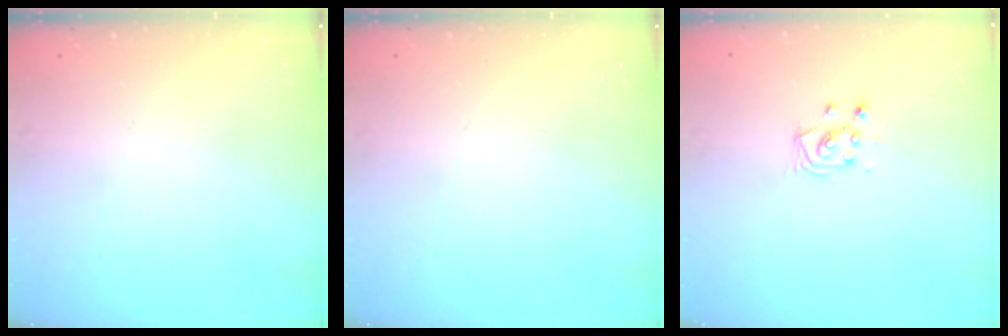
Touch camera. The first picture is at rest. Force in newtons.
{"total": 0.0}
{"total": 4.3, "press": 4.2, "slide": 0.5}